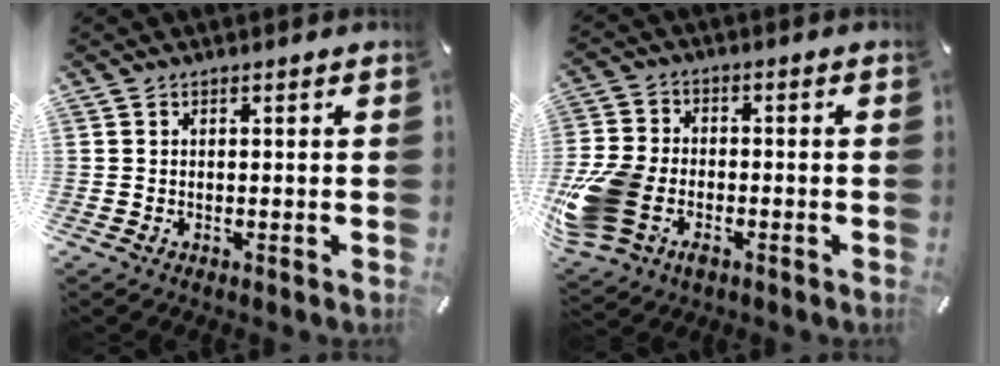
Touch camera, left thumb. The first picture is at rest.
{"total": 12.8, "force": [-4.9, 9.4, 7.2], "torque": [-0.153, 0.034, -0.083]}